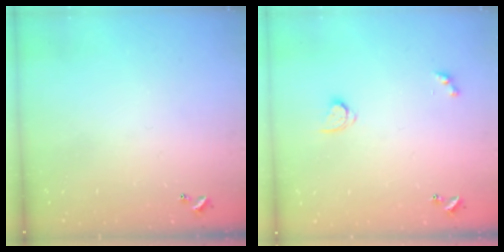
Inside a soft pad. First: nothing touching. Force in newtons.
{"total": 2.8, "press": 2.8, "slide": 0.3}